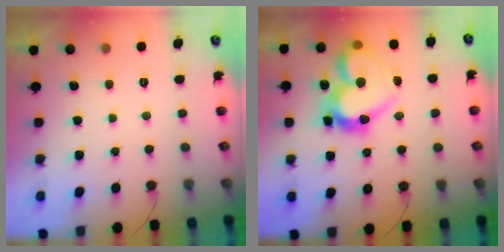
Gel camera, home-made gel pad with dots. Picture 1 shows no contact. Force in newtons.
{"total": 19.1, "press": 19.1, "slide": 1.8}